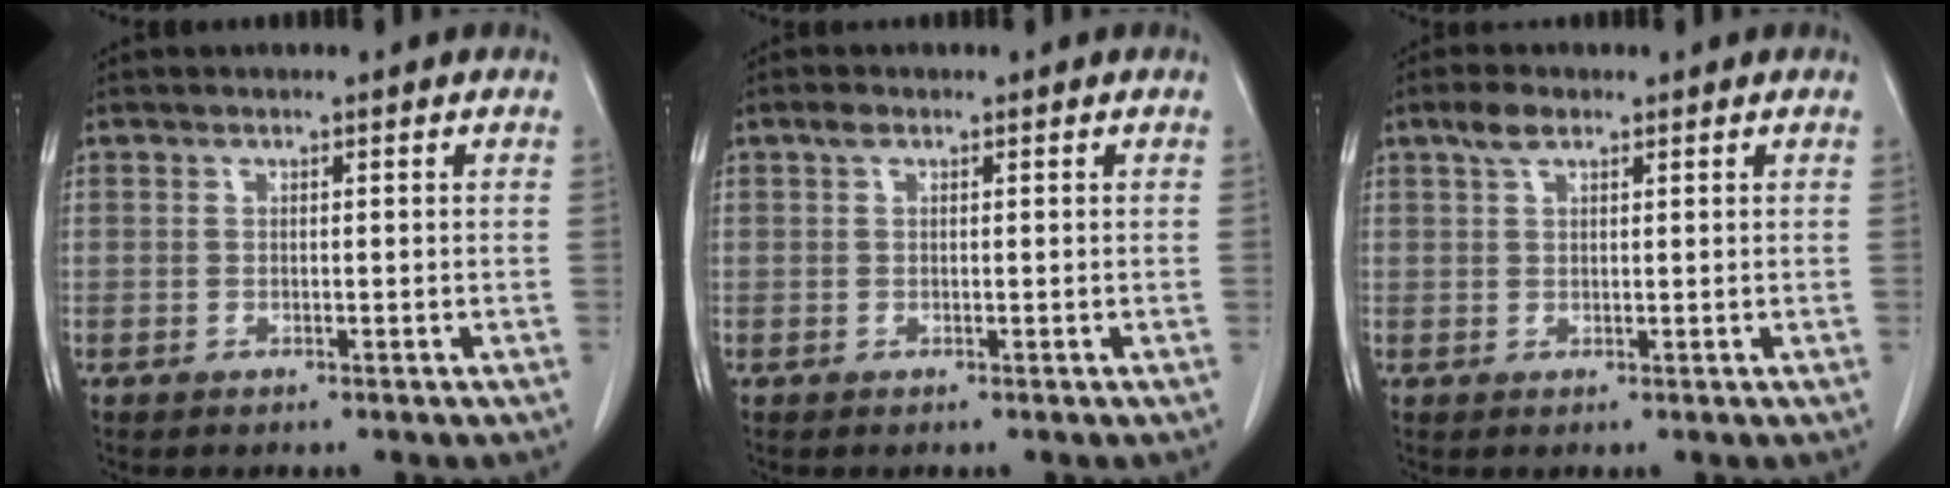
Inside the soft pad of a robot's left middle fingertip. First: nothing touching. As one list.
[{"total": 0.9, "force": [0.5, 0.5, 0.6], "torque": [-0.015, 0.011, 0.009]}, {"total": 2.5, "force": [1.6, 1.0, 1.6], "torque": [-0.039, 0.009, 0.034]}]